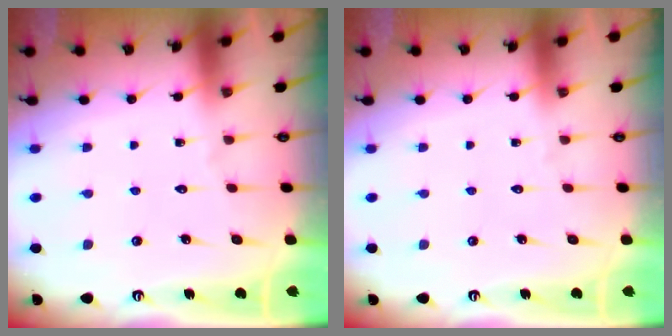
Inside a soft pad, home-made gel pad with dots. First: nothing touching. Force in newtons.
{"total": 0.0}